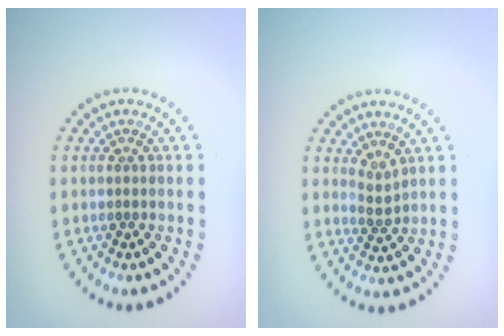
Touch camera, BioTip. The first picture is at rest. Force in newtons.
{"total": 1.4, "press": 0.8, "slide": 1.1}